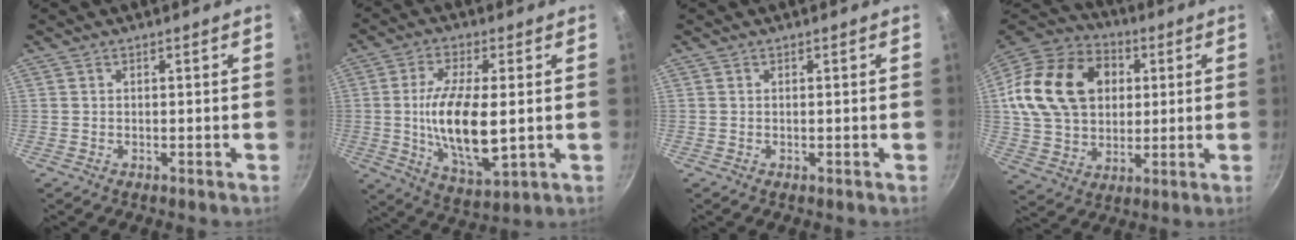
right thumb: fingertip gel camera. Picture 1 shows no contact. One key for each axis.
{"total": 15.1, "fx": -0.2, "fy": 5.8, "fz": 13.9, "tx": -0.260, "ty": -0.011, "tz": 0.000}
{"total": 0.0}
{"total": 23.1, "fx": 4.8, "fy": 17.3, "fz": 14.4, "tx": -0.238, "ty": 0.017, "tz": 0.084}